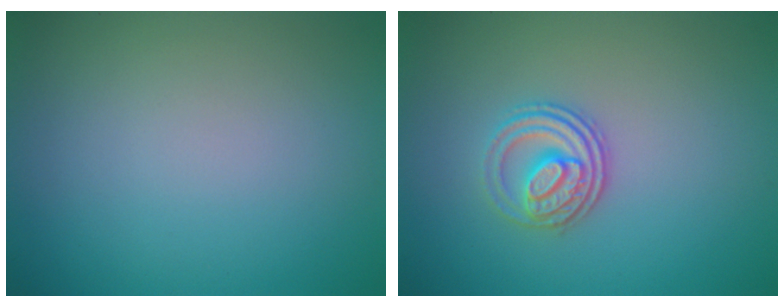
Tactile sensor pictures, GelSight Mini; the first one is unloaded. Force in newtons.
{"total": 3.0, "press": 2.6, "slide": 1.5}